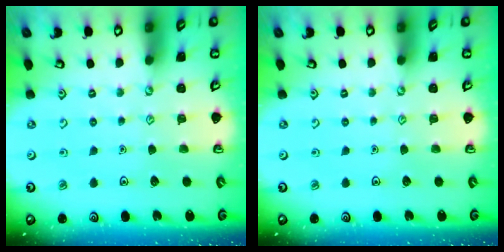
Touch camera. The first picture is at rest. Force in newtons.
{"total": 0.0}